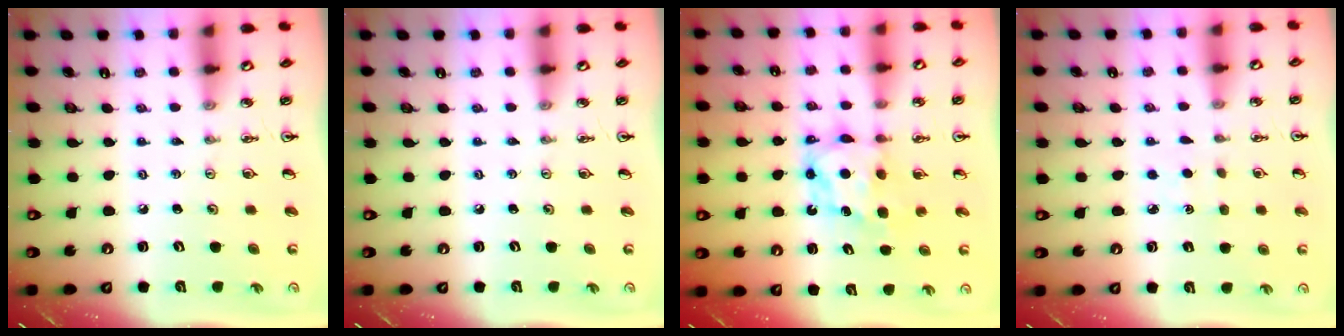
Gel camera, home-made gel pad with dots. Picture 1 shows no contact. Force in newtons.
{"total": 0.0}
{"total": 6.5, "press": 6.5, "slide": 0.3}
{"total": 1.4, "press": 1.4, "slide": 0.2}